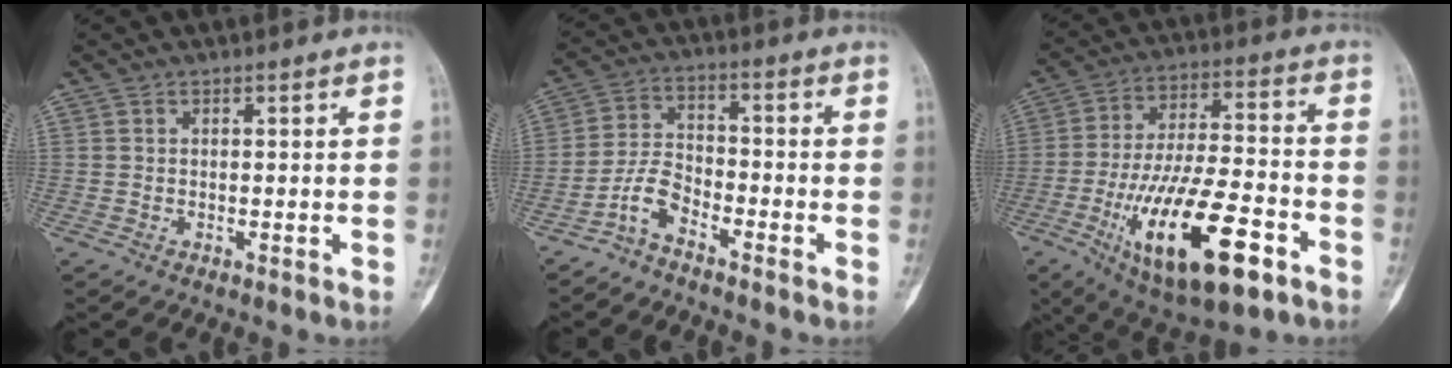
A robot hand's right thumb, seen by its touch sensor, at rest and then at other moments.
{"total": 5.5, "force": [-4.1, 2.3, 3.0], "torque": [-0.056, 0.037, -0.090]}
{"total": 22.3, "force": [-9.1, 8.2, 18.6], "torque": [-0.346, 0.028, -0.143]}